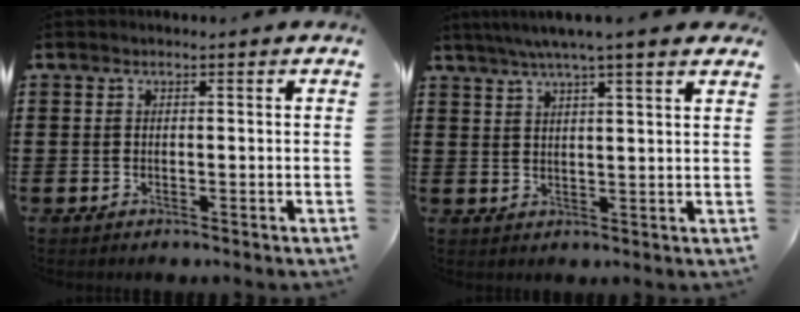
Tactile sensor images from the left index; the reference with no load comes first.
{"total": 4.7, "force": [3.7, -0.3, 2.9], "torque": [-0.066, -0.006, 0.064]}